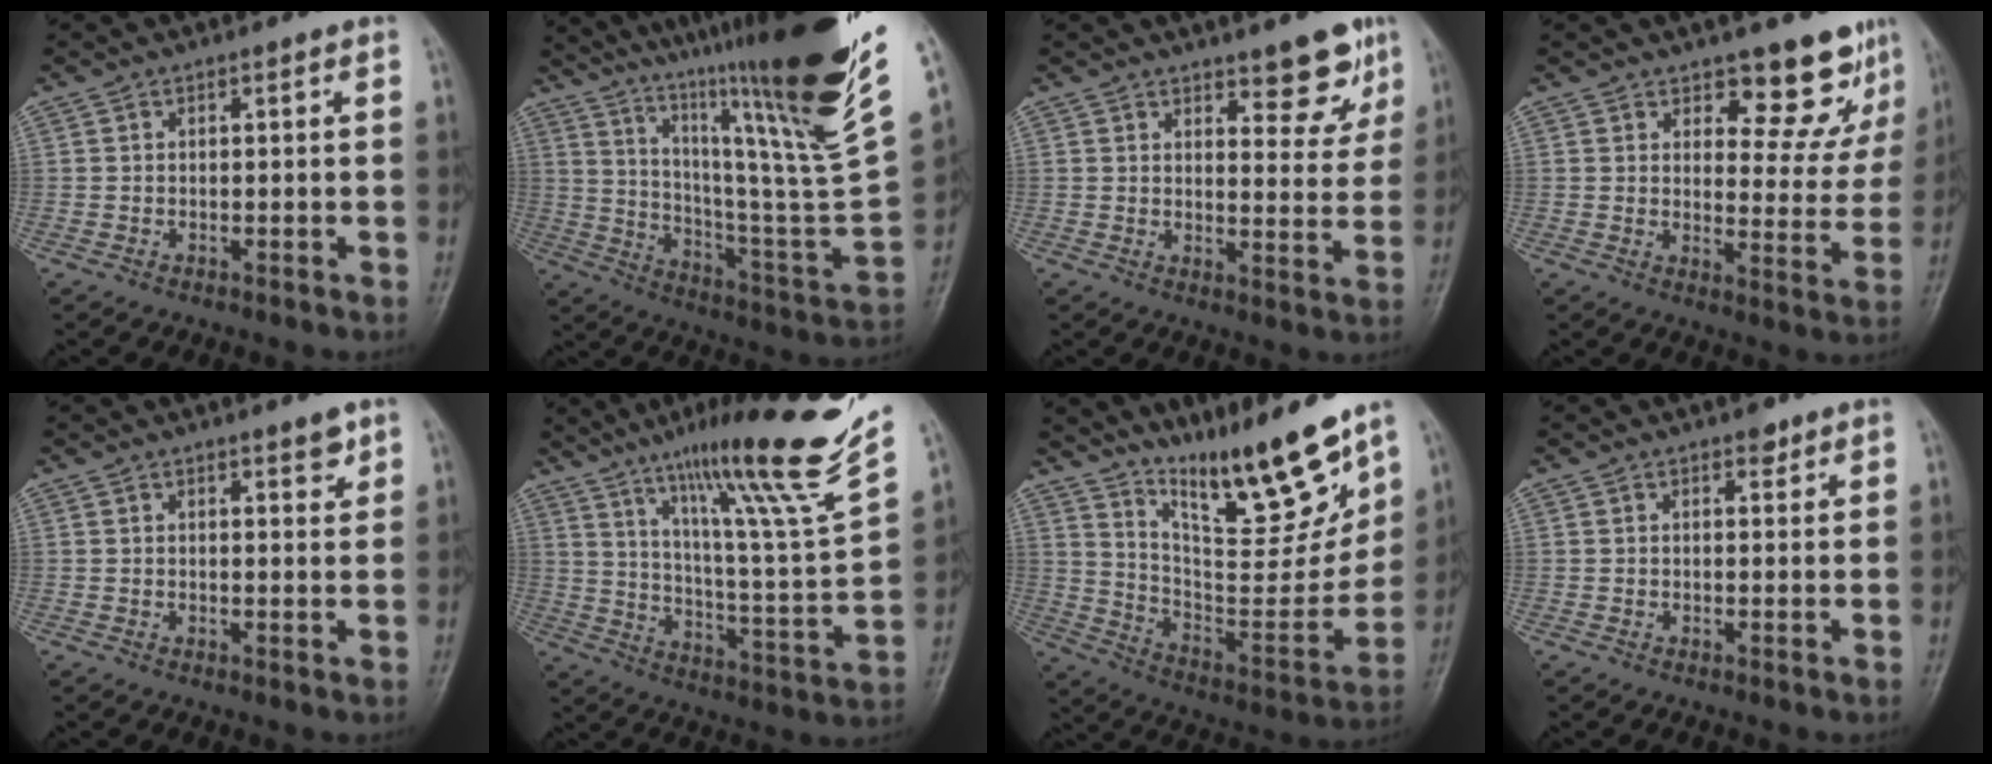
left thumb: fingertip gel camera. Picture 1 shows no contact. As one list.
[{"total": 36.1, "force": [21.9, 4.9, 28.3], "torque": [-0.368, -0.084, 0.343]}, {"total": 7.7, "force": [5.4, 2.8, 4.6], "torque": [-0.025, -0.037, 0.073]}, {"total": 10.7, "force": [8.9, 4.4, 4.0], "torque": [-0.004, -0.074, 0.108]}, {"total": 2.4, "force": [1.8, 0.7, 1.4], "torque": [-0.010, -0.013, 0.025]}, {"total": 25.3, "force": [17.4, 1.0, 18.3], "torque": [-0.260, -0.081, 0.279]}, {"total": 19.2, "force": [14.7, 3.4, 11.9], "torque": [-0.139, -0.104, 0.258]}, {"total": 1.7, "force": [1.2, 0.9, 0.6], "torque": [0.005, -0.007, 0.014]}]